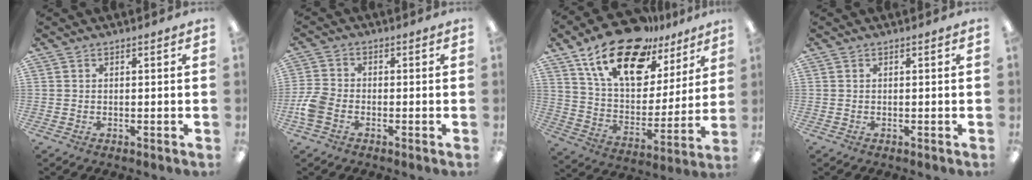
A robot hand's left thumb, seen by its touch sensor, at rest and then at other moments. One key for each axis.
{"total": 5.9, "fx": -2.3, "fy": 4.0, "fz": 3.7, "tx": -0.074, "ty": 0.012, "tz": -0.041}
{"total": 21.8, "fx": 14.5, "fy": 10.6, "fz": 12.3, "tx": -0.215, "ty": -0.081, "tz": 0.256}
{"total": 0.0}